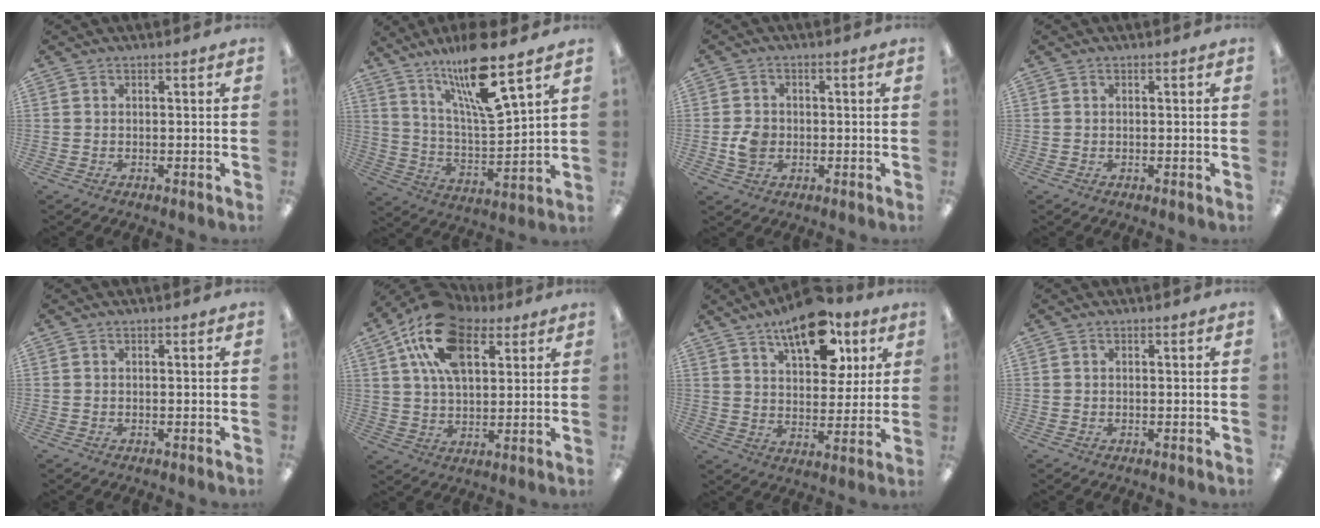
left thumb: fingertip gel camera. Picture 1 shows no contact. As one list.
[{"total": 16.7, "force": [12.3, 2.7, 11.0], "torque": [-0.205, -0.070, 0.202]}, {"total": 4.5, "force": [-0.7, 3.6, 2.6], "torque": [-0.043, 0.002, -0.014]}, {"total": 0.0}, {"total": 0.0}, {"total": 18.3, "force": [9.0, 10.3, 12.2], "torque": [-0.237, -0.011, 0.158]}, {"total": 16.5, "force": [10.0, 8.2, 10.2], "torque": [-0.139, -0.044, 0.169]}, {"total": 0.0}]